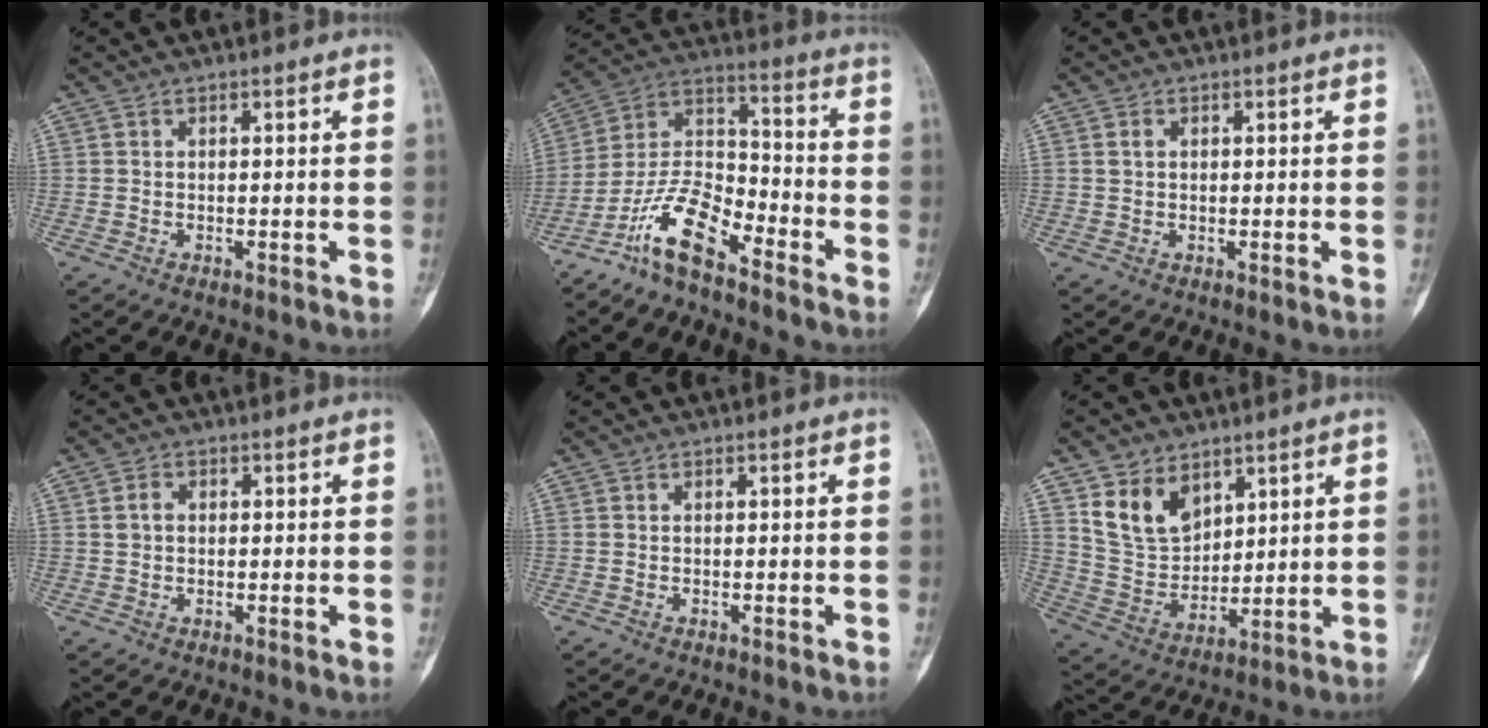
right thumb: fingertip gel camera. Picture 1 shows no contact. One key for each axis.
{"total": 11.5, "fx": -8.4, "fy": 3.8, "fz": 6.9, "tx": -0.131, "ty": 0.080, "tz": -0.169}
{"total": 1.2, "fx": 0.3, "fy": 0.8, "fz": 0.8, "tx": -0.013, "ty": -0.002, "tz": 0.006}
{"total": 2.3, "fx": 0.4, "fy": 1.8, "fz": 1.5, "tx": -0.021, "ty": 0.003, "tz": 0.005}
{"total": 0.0}
{"total": 11.1, "fx": 6.1, "fy": 7.6, "fz": 5.4, "tx": -0.073, "ty": -0.037, "tz": 0.133}